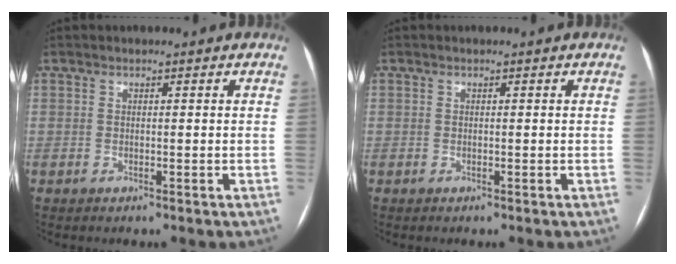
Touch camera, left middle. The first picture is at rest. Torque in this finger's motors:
{"motor_torque": [0.00, -0.02, -0.03, 0.00]}